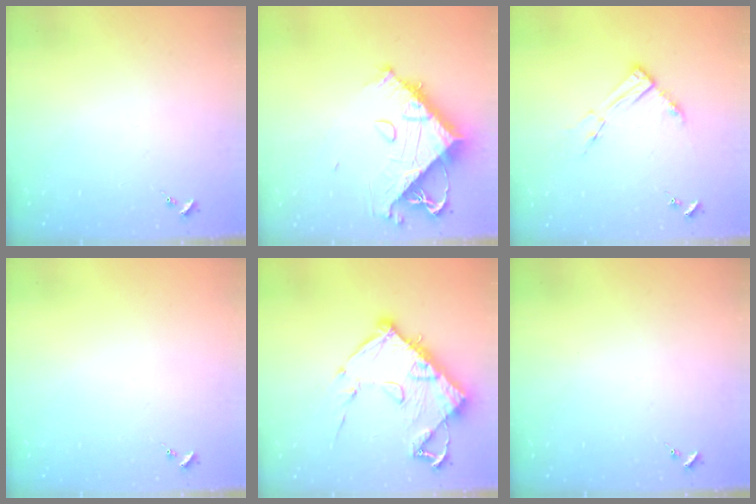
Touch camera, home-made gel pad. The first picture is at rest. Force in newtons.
{"total": 13.1, "press": 13.0, "slide": 1.5}
{"total": 8.6, "press": 8.5, "slide": 0.9}
{"total": 0.0}
{"total": 16.4, "press": 16.4, "slide": 1.4}
{"total": 0.0}